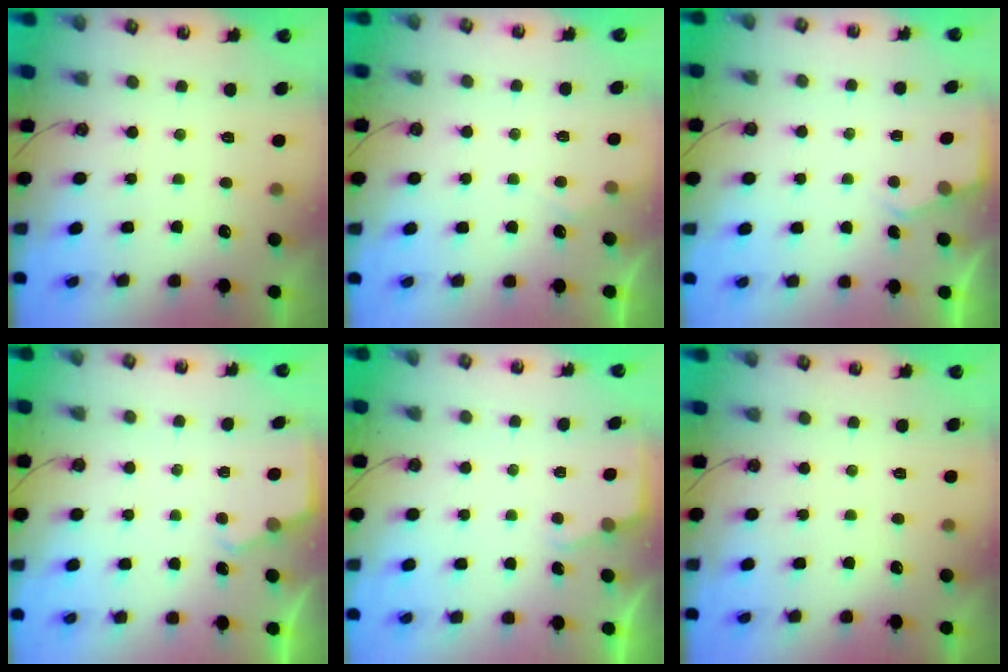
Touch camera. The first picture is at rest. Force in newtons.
{"total": 2.9, "press": 2.9, "slide": 0.4}
{"total": 3.7, "press": 3.7, "slide": 0.5}
{"total": 3.3, "press": 3.3, "slide": 0.5}
{"total": 2.4, "press": 2.4, "slide": 0.3}
{"total": 0.0}